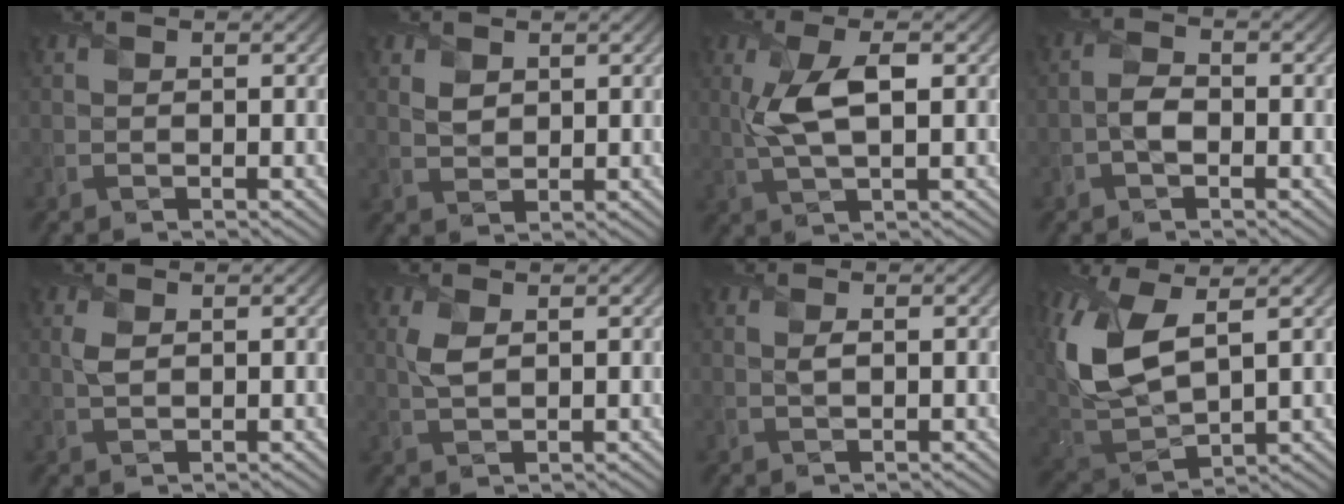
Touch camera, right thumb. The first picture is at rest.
{"total": 1.6, "force": [0.9, 1.3, 0.6], "torque": [-0.014, -0.005, 0.024]}
{"total": 6.4, "force": [0.9, 2.2, 5.9], "torque": [-0.136, 0.001, 0.020]}
{"total": 2.2, "force": [-1.2, 1.2, 1.4], "torque": [-0.024, 0.002, -0.026]}
{"total": 1.4, "force": [0.5, 0.7, 1.0], "torque": [-0.028, -0.002, 0.013]}
{"total": 2.4, "force": [0.9, 1.2, 1.9], "torque": [-0.051, -0.001, 0.021]}
{"total": 0.6, "force": [0.1, 0.3, 0.5], "torque": [-0.010, -0.001, 0.004]}
{"total": 11.8, "force": [4.0, 5.8, 9.5], "torque": [-0.244, 0.001, 0.080]}